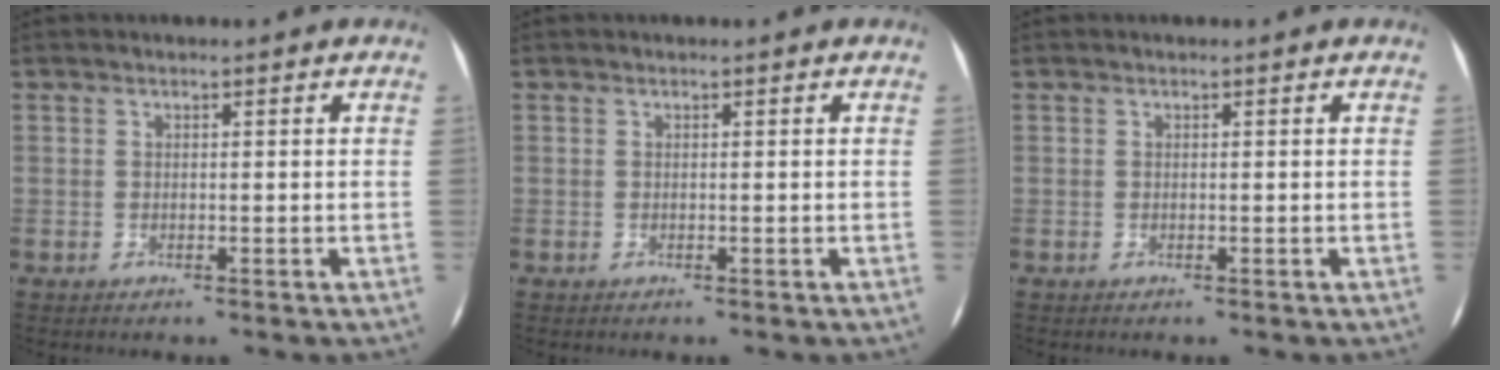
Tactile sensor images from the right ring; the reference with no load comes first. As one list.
[{"total": 0.0}, {"total": 0.0}]